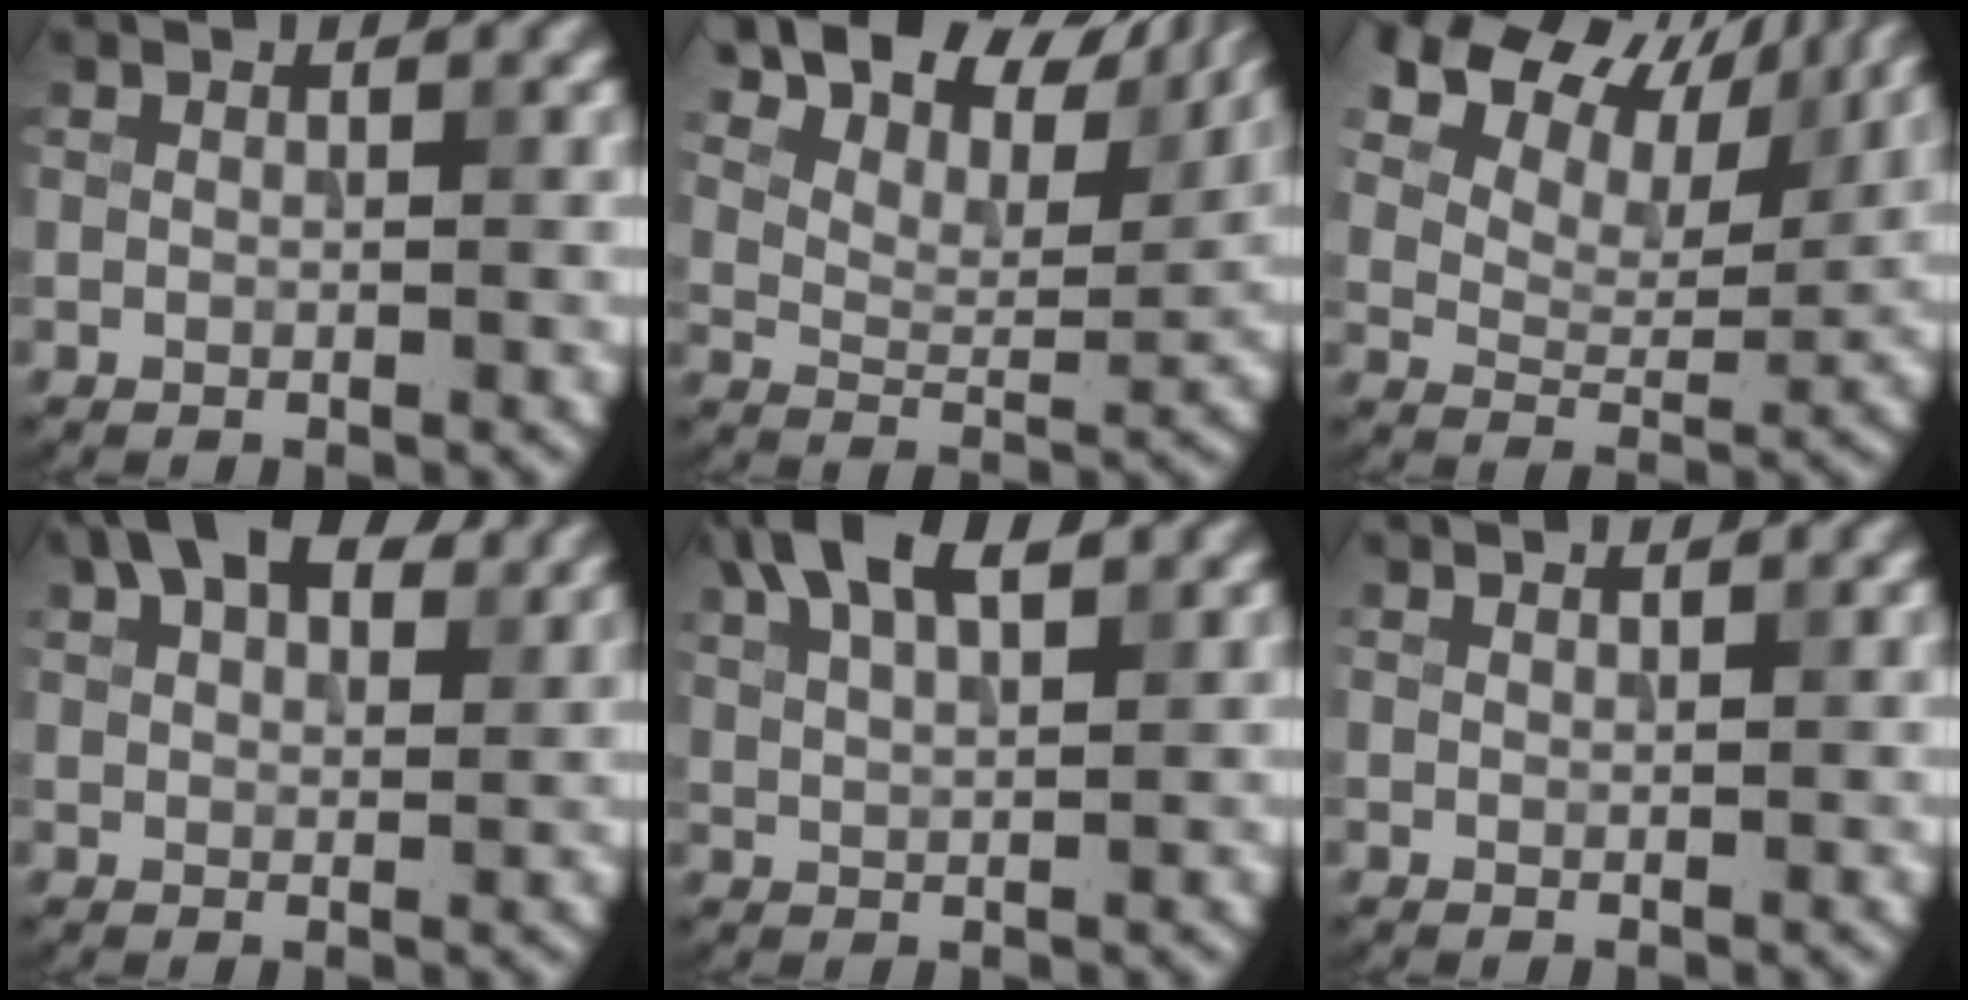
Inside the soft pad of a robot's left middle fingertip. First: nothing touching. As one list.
[{"total": 14.4, "force": [10.8, 6.1, 7.3], "torque": [-0.139, 0.023, 0.164]}, {"total": 12.9, "force": [8.6, 7.0, 6.5], "torque": [-0.120, 0.021, 0.146]}, {"total": 8.1, "force": [5.1, 3.8, 5.0], "torque": [-0.089, 0.024, 0.073]}, {"total": 7.4, "force": [4.6, 2.7, 5.1], "torque": [-0.097, 0.025, 0.068]}, {"total": 1.1, "force": [1.0, 0.1, 0.3], "torque": [-0.002, -0.003, 0.008]}]